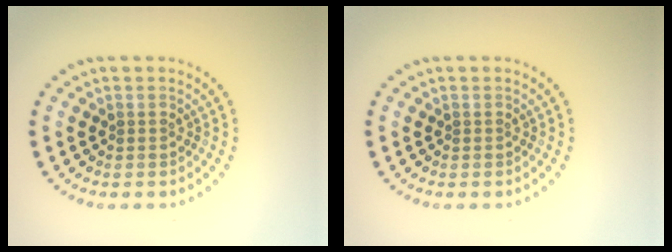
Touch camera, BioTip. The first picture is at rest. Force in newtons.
{"total": 0.0}